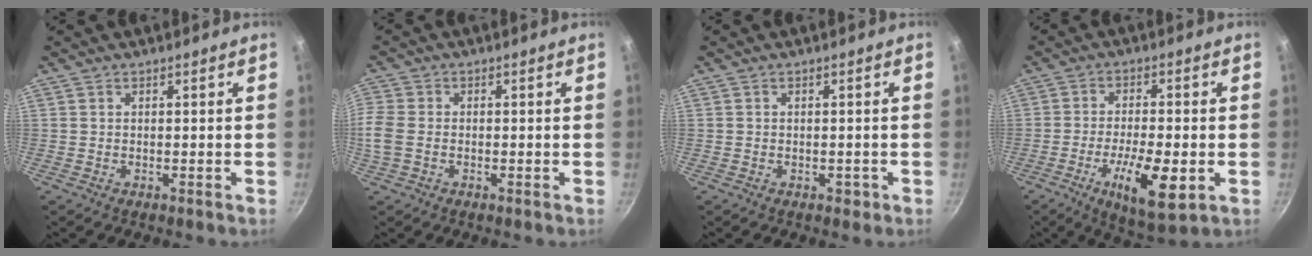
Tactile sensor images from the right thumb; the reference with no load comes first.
{"total": 5.5, "force": [-1.1, 4.1, 3.5], "torque": [-0.082, 0.002, -0.032]}
{"total": 1.5, "force": [-0.6, 1.2, 0.7], "torque": [-0.005, 0.005, -0.004]}
{"total": 11.7, "force": [-3.7, 3.7, 10.4], "torque": [-0.180, 0.004, -0.057]}